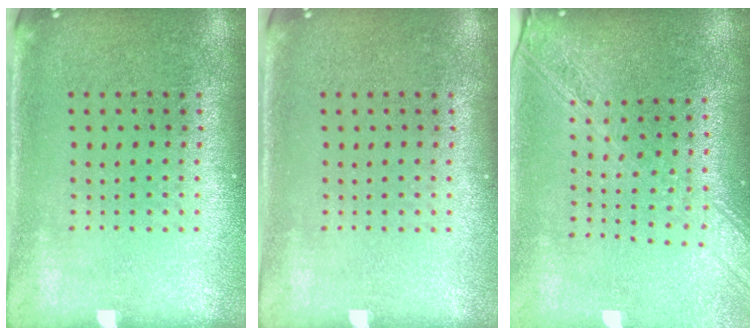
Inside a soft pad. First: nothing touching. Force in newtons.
{"total": 0.0}
{"total": 2.1, "press": 1.8, "slide": 1.1}